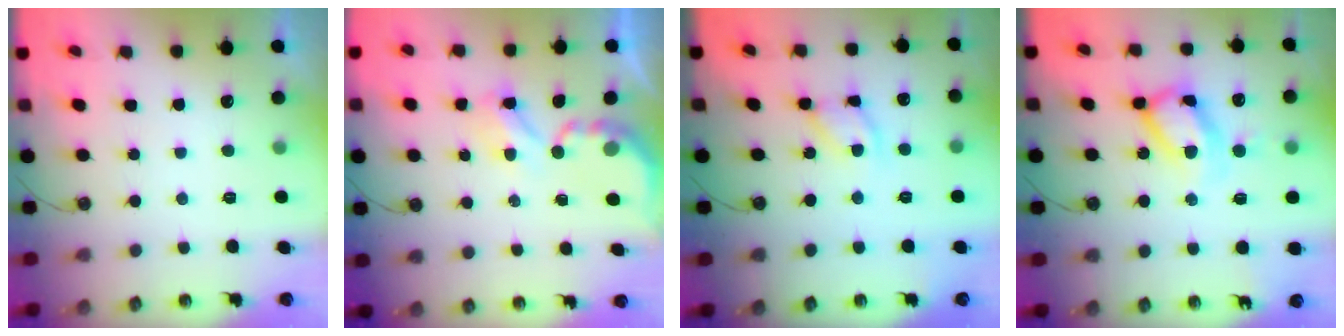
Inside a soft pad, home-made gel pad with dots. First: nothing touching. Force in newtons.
{"total": 5.4, "press": 5.4, "slide": 0.4}
{"total": 11.0, "press": 11.0, "slide": 0.7}
{"total": 12.8, "press": 12.8, "slide": 1.5}